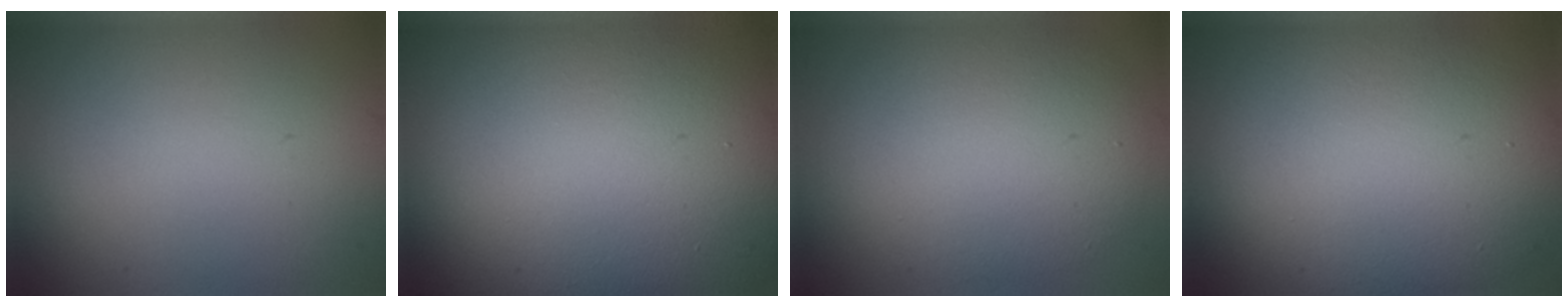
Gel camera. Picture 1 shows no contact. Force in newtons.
{"total": 25.5, "press": 25.5, "slide": 1.0}
{"total": 6.9, "press": 6.9, "slide": 0.4}
{"total": 13.5, "press": 13.5, "slide": 0.9}